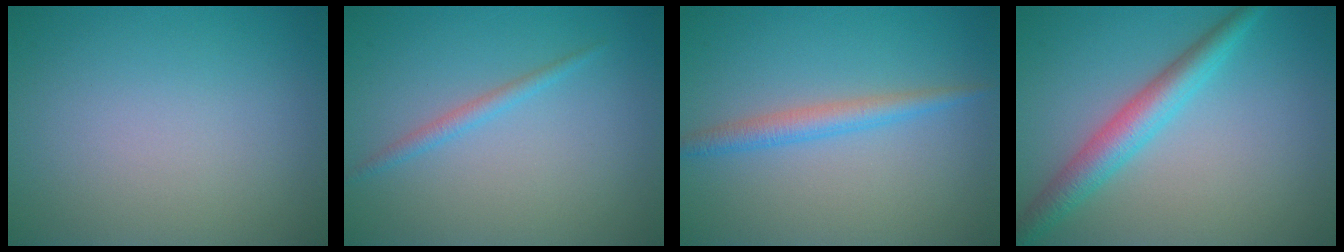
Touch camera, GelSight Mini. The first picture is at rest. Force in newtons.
{"total": 1.3, "press": 1.3, "slide": 0.1}
{"total": 2.3, "press": 2.3, "slide": 0.1}
{"total": 4.1, "press": 4.1, "slide": 0.1}